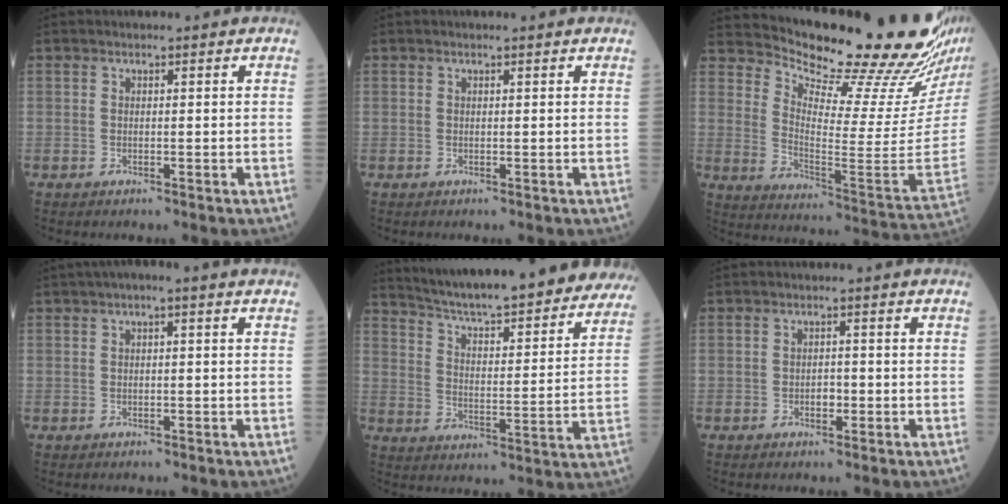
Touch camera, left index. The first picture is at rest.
{"total": 0.0}
{"total": 23.9, "force": [21.3, 0.1, 10.8], "torque": [-0.183, -0.123, 0.291]}
{"total": 2.8, "force": [1.2, 0.4, 2.6], "torque": [-0.046, 0.012, 0.015]}
{"total": 30.4, "force": [27.5, 4.1, 12.4], "torque": [-0.194, -0.061, 0.351]}
{"total": 1.6, "force": [-0.9, 0.9, 0.9], "torque": [-0.015, -0.002, -0.015]}